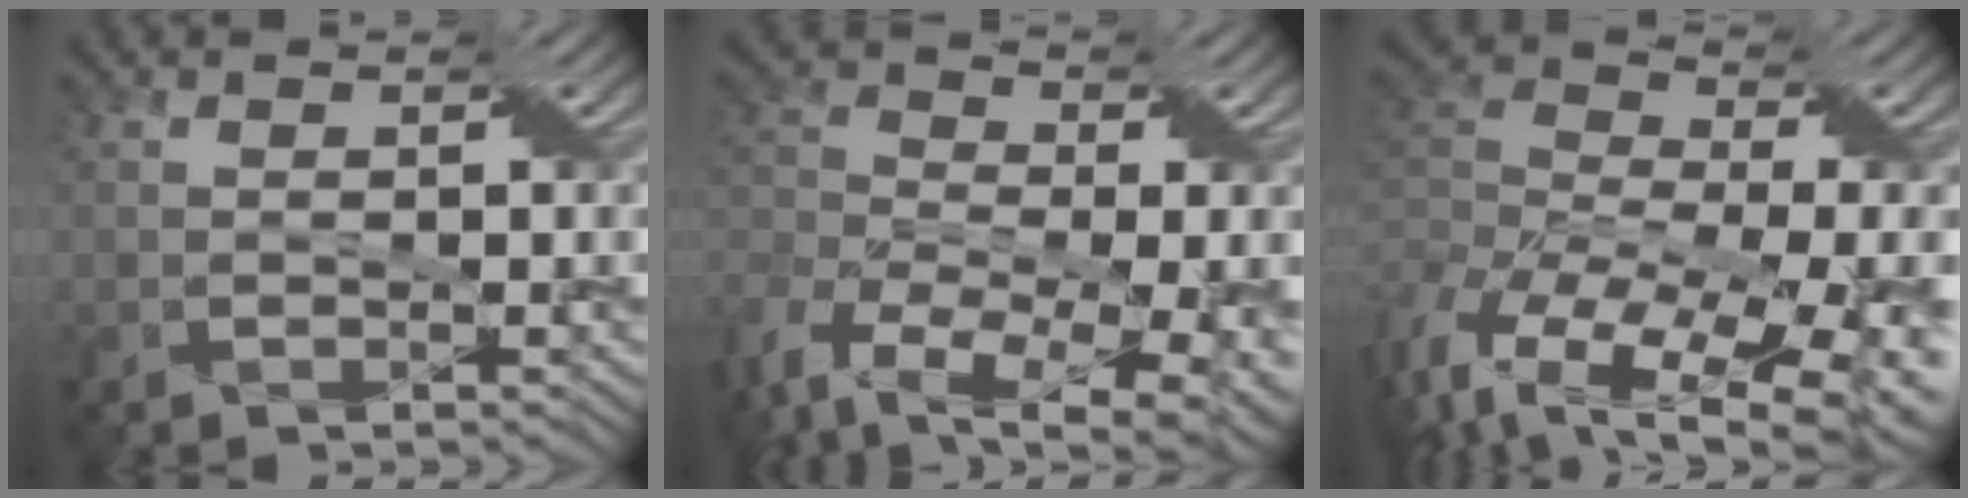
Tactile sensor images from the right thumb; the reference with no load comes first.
{"total": 13.7, "force": [-5.6, 8.1, 9.5], "torque": [-0.223, -0.012, -0.053]}
{"total": 17.4, "force": [-7.0, 8.7, 13.4], "torque": [-0.274, -0.018, -0.077]}